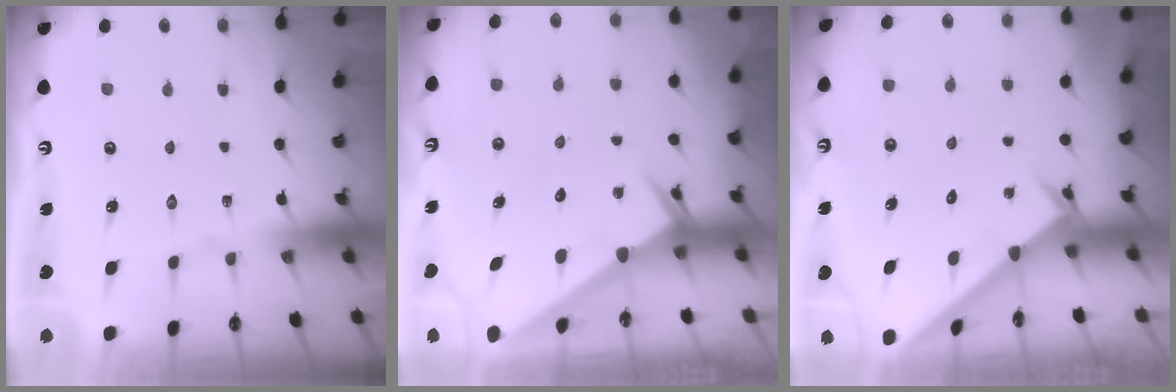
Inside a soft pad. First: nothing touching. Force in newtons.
{"total": 2.5, "press": 2.5, "slide": 0.1}
{"total": 2.1, "press": 2.1, "slide": 0.2}